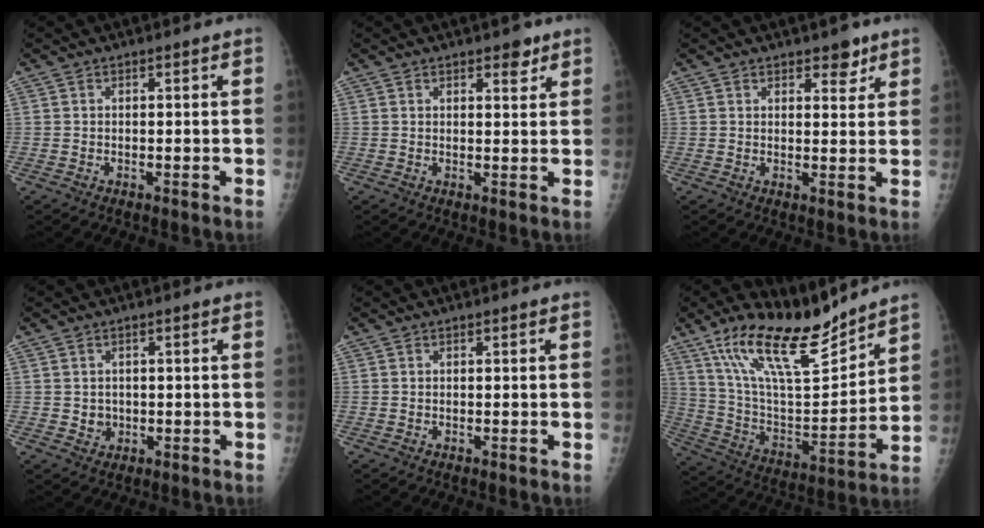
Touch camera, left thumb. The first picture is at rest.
{"total": 3.0, "force": [2.1, 1.4, 1.7], "torque": [-0.006, -0.011, 0.027]}
{"total": 3.8, "force": [2.6, 1.9, 1.9], "torque": [-0.002, -0.015, 0.036]}
{"total": 2.2, "force": [0.0, 2.0, 0.7], "torque": [-0.002, 0.001, 0.007]}
{"total": 0.0}
{"total": 19.6, "force": [15.3, 5.1, 11.2], "torque": [-0.163, -0.085, 0.281]}